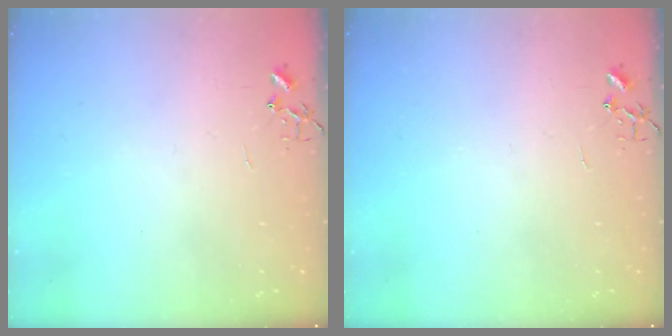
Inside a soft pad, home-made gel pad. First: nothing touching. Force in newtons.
{"total": 0.0}